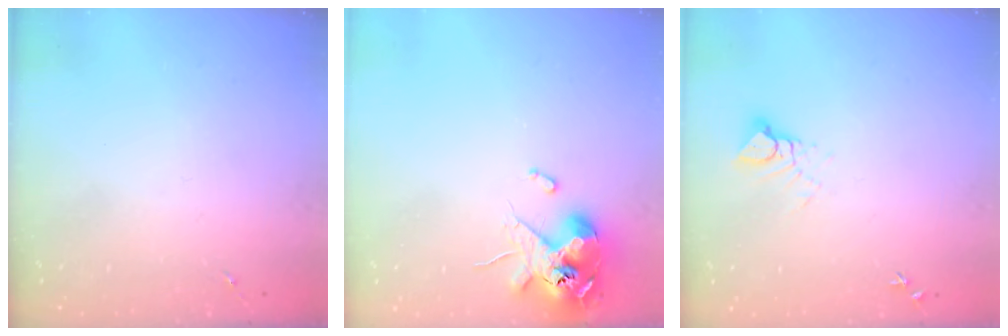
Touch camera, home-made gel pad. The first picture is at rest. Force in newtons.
{"total": 12.1, "press": 12.0, "slide": 2.0}
{"total": 4.0, "press": 3.9, "slide": 0.4}